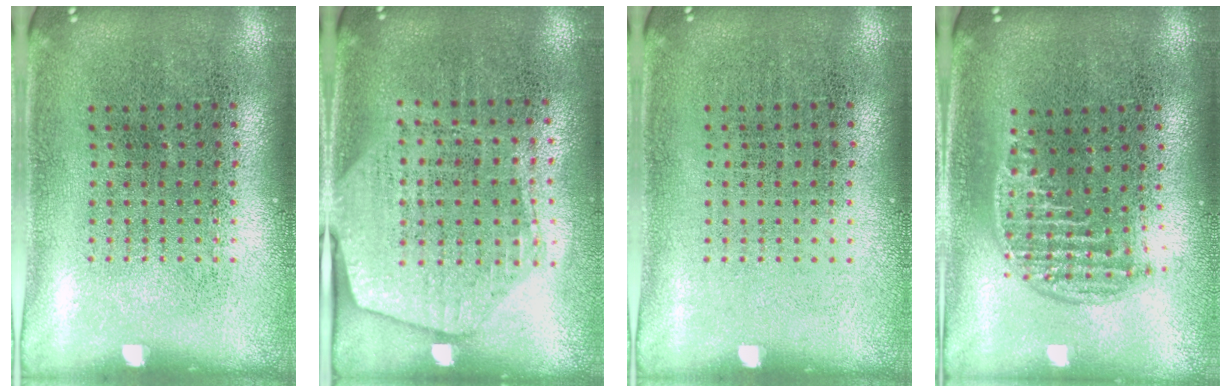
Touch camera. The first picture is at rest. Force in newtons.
{"total": 1.8, "press": 1.6, "slide": 0.8}
{"total": 0.0}
{"total": 1.3, "press": 1.1, "slide": 0.6}